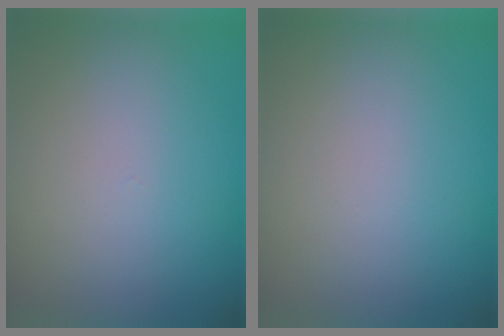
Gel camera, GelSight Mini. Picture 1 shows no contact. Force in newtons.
{"total": 0.0}